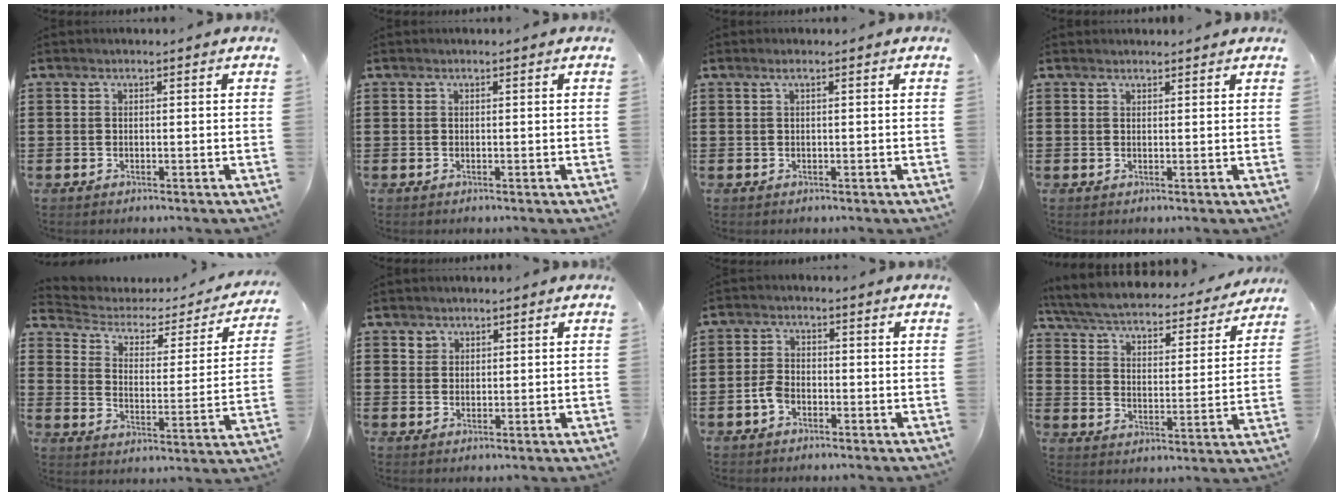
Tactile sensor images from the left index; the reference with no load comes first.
{"total": 0.0}
{"total": 0.9, "force": [0.2, 0.0, 0.9], "torque": [-0.013, -0.001, 0.003]}
{"total": 1.0, "force": [1.0, 0.2, 0.1], "torque": [-0.003, 0.000, 0.020]}
{"total": 3.0, "force": [1.8, 1.9, 1.5], "torque": [-0.045, -0.015, 0.022]}
{"total": 1.6, "force": [1.3, 1.0, 0.0], "torque": [-0.004, 0.002, 0.026]}
{"total": 3.0, "force": [-1.2, 1.8, 2.0], "torque": [-0.060, -0.004, -0.029]}
{"total": 4.5, "force": [4.2, 0.3, 1.6], "torque": [-0.053, -0.032, 0.065]}